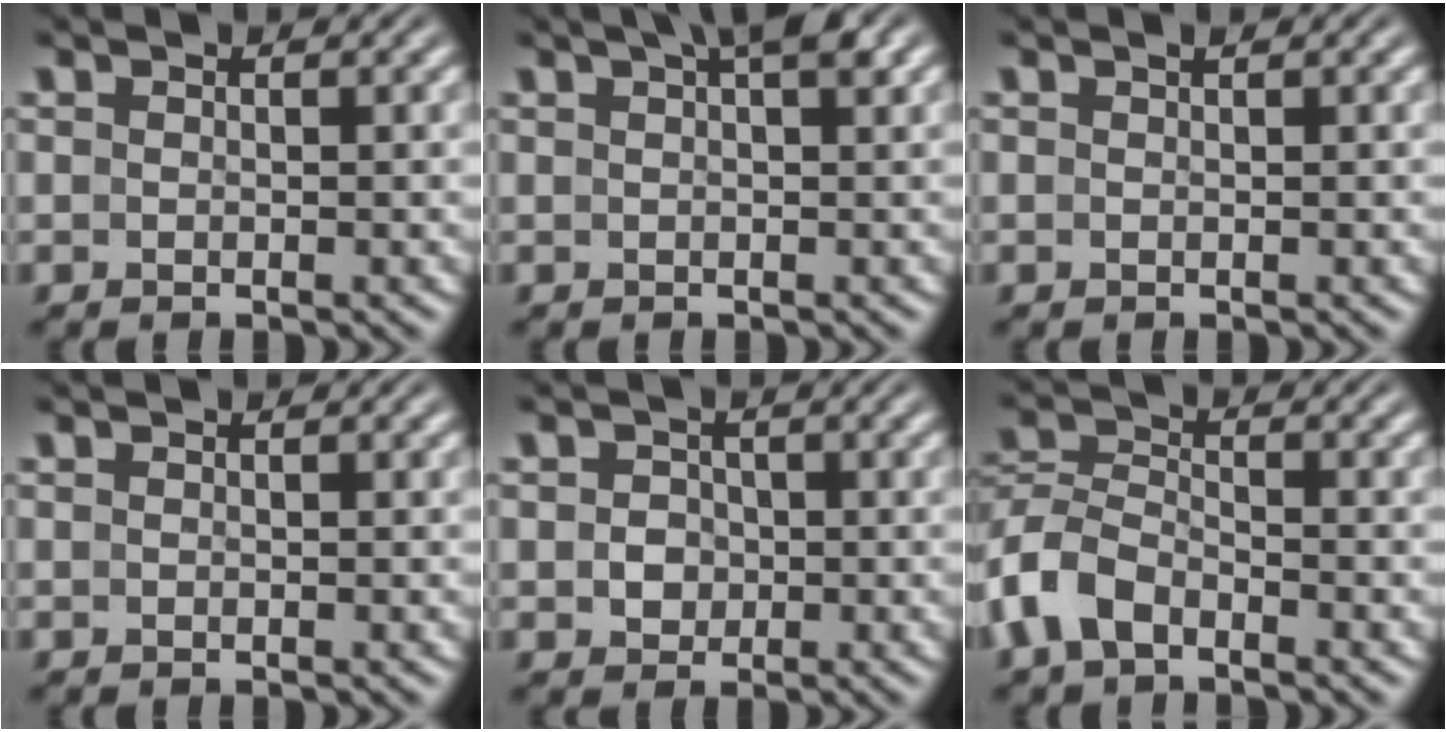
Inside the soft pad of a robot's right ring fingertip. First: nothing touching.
{"total": 3.2, "force": [1.8, 0.2, 2.6], "torque": [-0.031, 0.014, 0.026]}
{"total": 0.0}
{"total": 0.0}
{"total": 2.0, "force": [-0.2, 1.9, 0.7], "torque": [-0.007, -0.004, 0.002]}
{"total": 7.4, "force": [-3.0, 6.2, 2.7], "torque": [-0.093, -0.022, -0.055]}